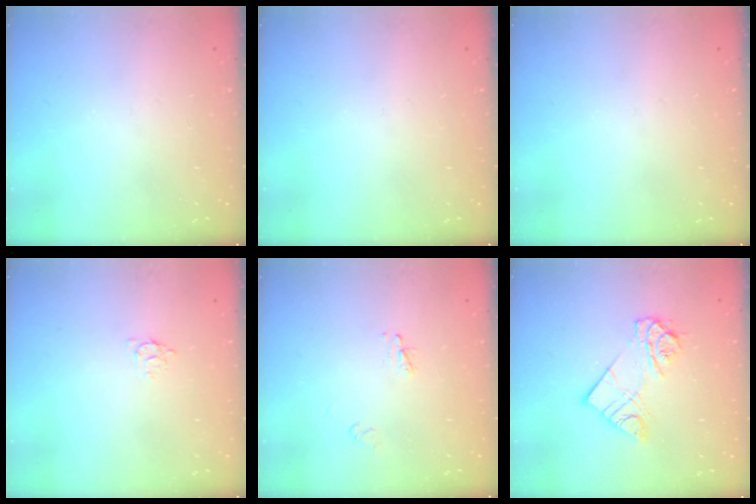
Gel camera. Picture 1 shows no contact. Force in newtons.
{"total": 0.0}
{"total": 0.0}
{"total": 3.6, "press": 3.5, "slide": 0.4}
{"total": 2.3, "press": 2.2, "slide": 0.2}
{"total": 9.8, "press": 9.8, "slide": 0.7}